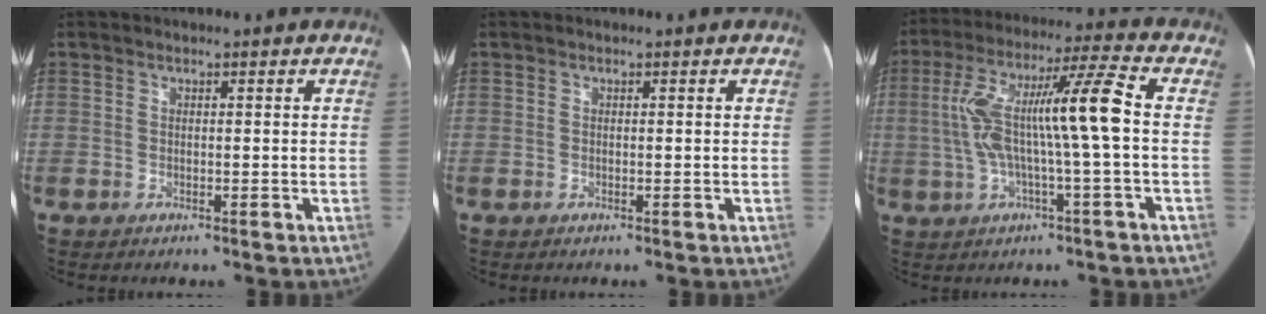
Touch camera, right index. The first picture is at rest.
{"total": 0.0}
{"total": 12.8, "force": [-0.1, 0.2, 12.8], "torque": [-0.245, 0.031, -0.004]}